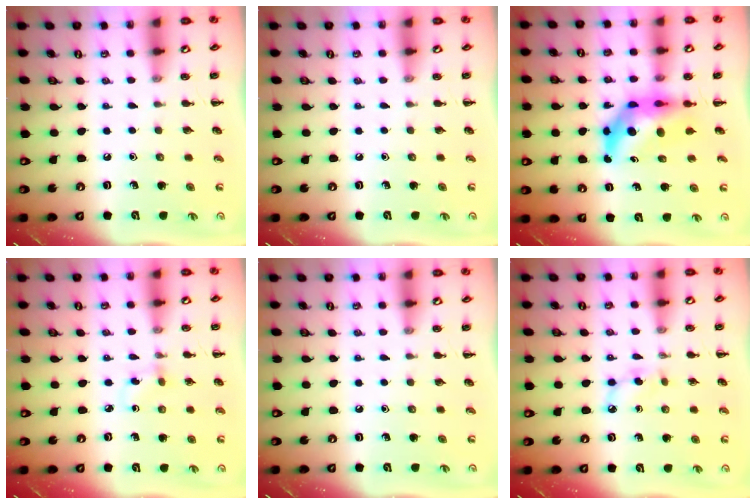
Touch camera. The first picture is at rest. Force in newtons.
{"total": 0.0}
{"total": 7.7, "press": 7.1, "slide": 2.9}
{"total": 1.7, "press": 1.5, "slide": 0.8}
{"total": 0.0}
{"total": 5.1, "press": 4.9, "slide": 1.3}